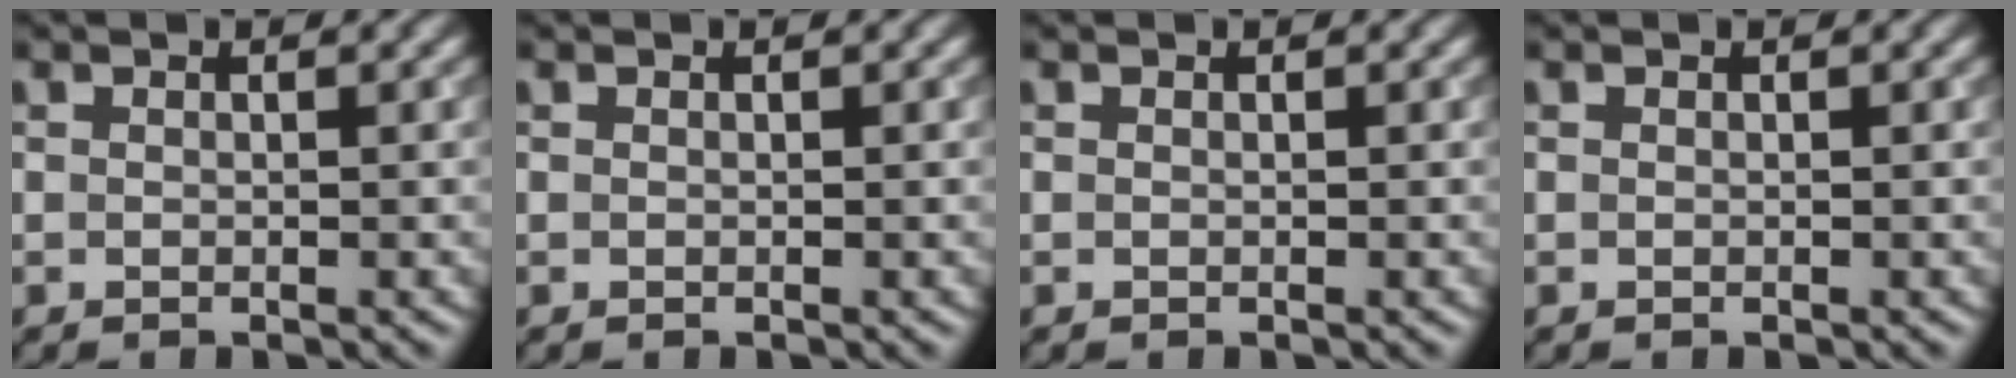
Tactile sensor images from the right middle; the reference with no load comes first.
{"total": 0.0}
{"total": 0.0}
{"total": 0.0}